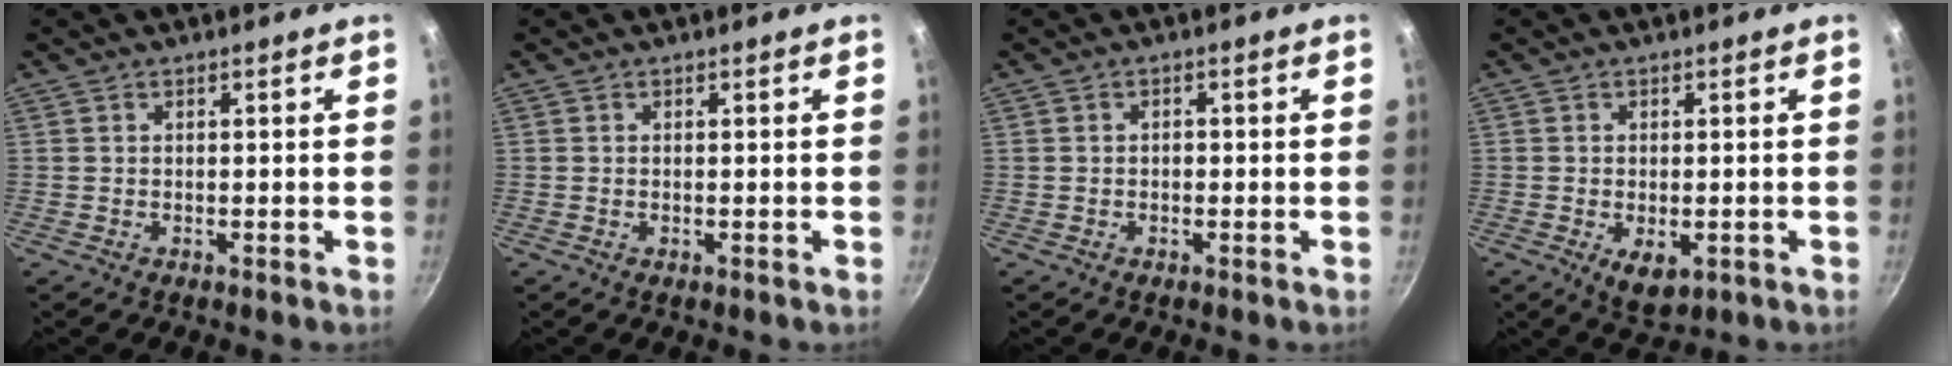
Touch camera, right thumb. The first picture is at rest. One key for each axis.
{"total": 0.0}
{"total": 1.0, "fx": -0.3, "fy": 0.8, "fz": 0.5, "tx": -0.007, "ty": 0.004, "tz": -0.005}
{"total": 5.2, "fx": -1.5, "fy": 2.9, "fz": 4.1, "tx": -0.055, "ty": -0.008, "tz": -0.013}